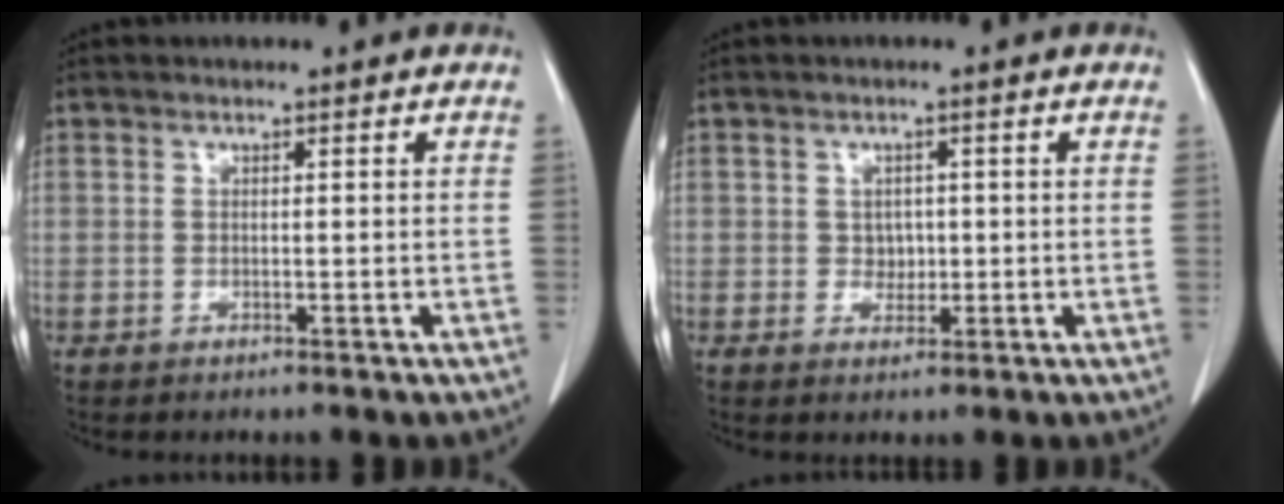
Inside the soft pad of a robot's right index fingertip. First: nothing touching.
{"total": 2.0, "force": [0.0, 1.7, 1.1], "torque": [-0.011, 0.002, 0.002]}